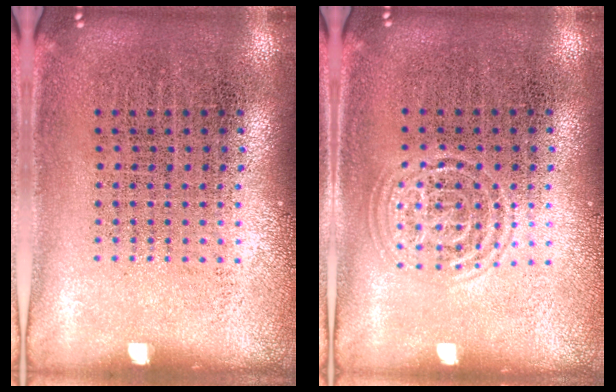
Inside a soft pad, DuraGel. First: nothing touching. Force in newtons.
{"total": 1.3, "press": 1.3, "slide": 0.2}